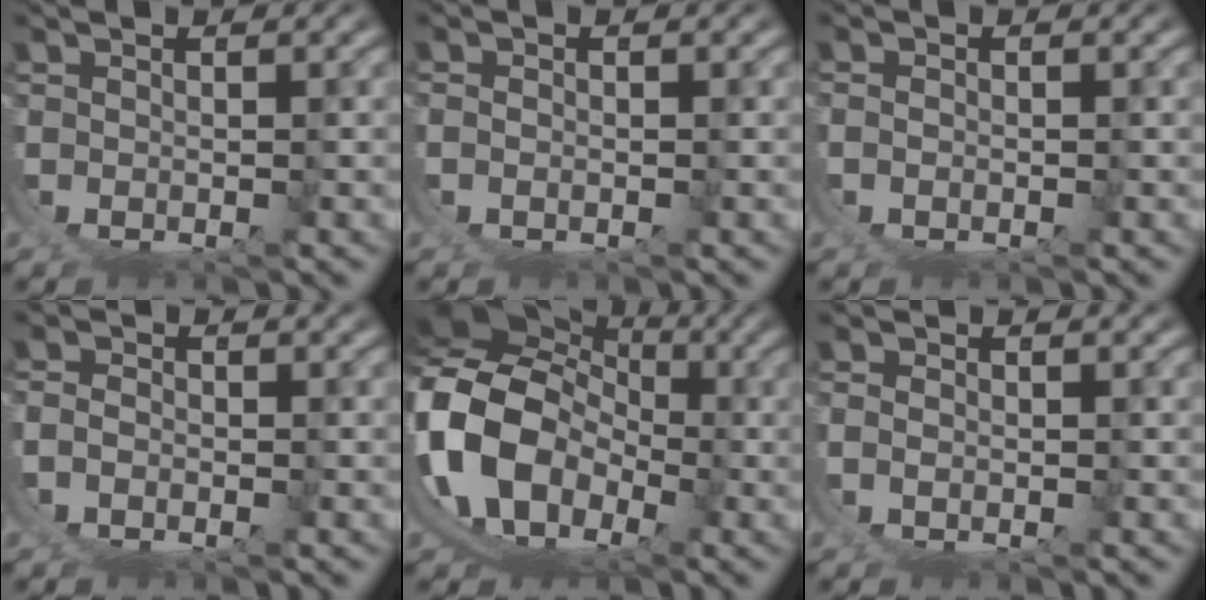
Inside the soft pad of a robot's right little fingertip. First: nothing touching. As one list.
[{"total": 1.1, "force": [-0.1, 1.0, 0.5], "torque": [-0.016, -0.001, -0.001]}, {"total": 1.5, "force": [-0.1, 1.3, 0.6], "torque": [-0.021, -0.002, -0.002]}, {"total": 3.8, "force": [0.0, 3.4, 1.7], "torque": [-0.057, -0.012, 0.000]}, {"total": 20.0, "force": [2.4, 15.8, 11.9], "torque": [-0.283, -0.042, 0.042]}, {"total": 1.6, "force": [0.3, 1.4, 0.8], "torque": [-0.024, -0.002, 0.006]}]